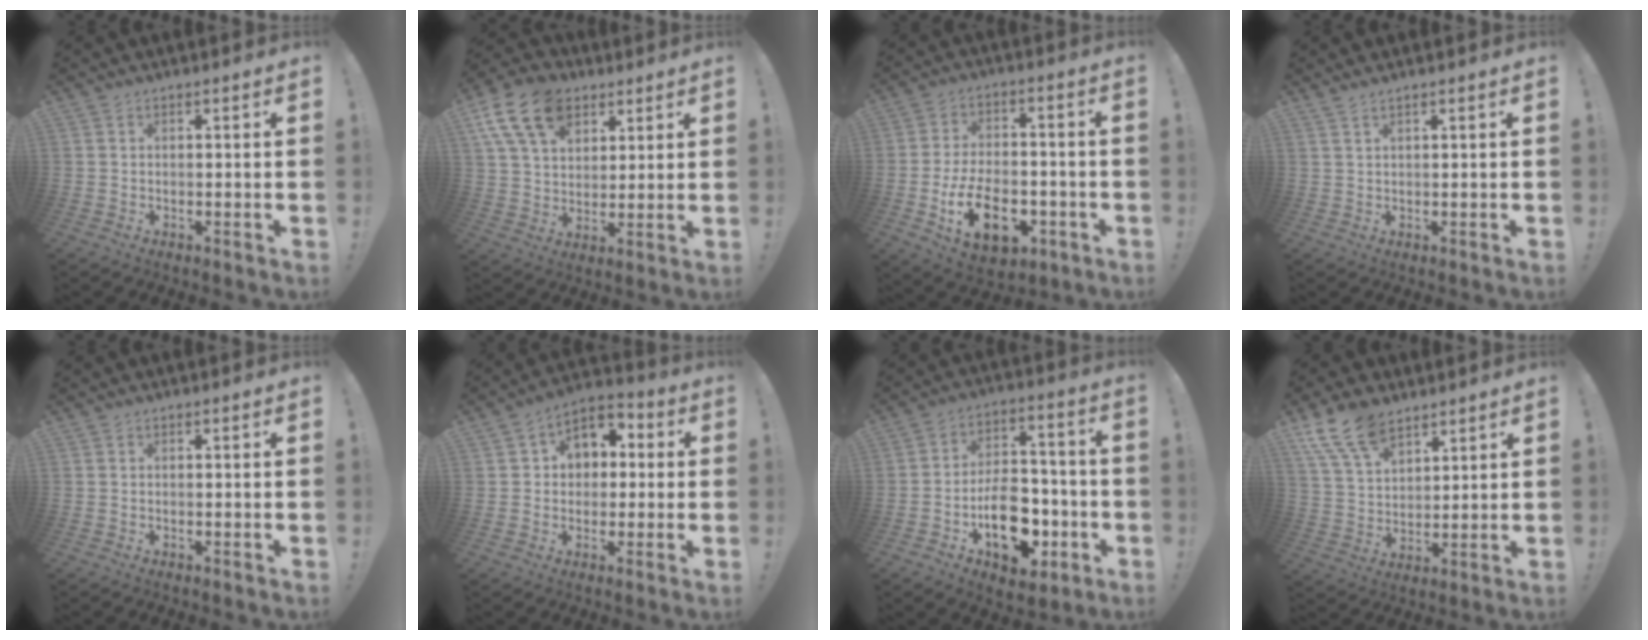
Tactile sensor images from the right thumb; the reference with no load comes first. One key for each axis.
{"total": 17.0, "fx": 8.4, "fy": 11.5, "fz": 9.3, "tx": -0.161, "ty": -0.038, "tz": 0.158}
{"total": 17.6, "fx": -6.9, "fy": 10.5, "fz": 12.3, "tx": -0.205, "ty": 0.042, "tz": -0.108}
{"total": 3.2, "fx": 2.5, "fy": -0.1, "fz": 1.9, "tx": -0.046, "ty": -0.012, "tz": 0.046}
{"total": 0.0}
{"total": 8.0, "fx": 1.6, "fy": 7.0, "fz": 3.7, "tx": -0.051, "ty": -0.001, "tz": 0.036}
{"total": 17.0, "fx": -6.8, "fy": 10.9, "fz": 11.2, "tx": -0.163, "ty": 0.055, "tz": -0.099}
{"total": 12.5, "fx": 8.9, "fy": 6.5, "fz": 5.9, "tx": -0.114, "ty": -0.043, "tz": 0.170}